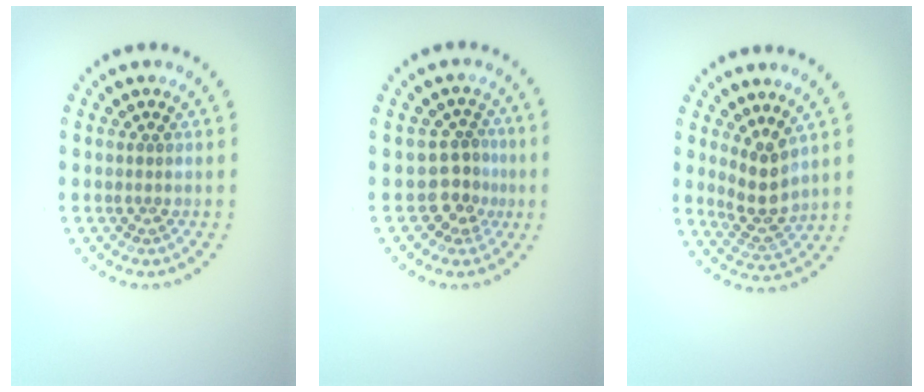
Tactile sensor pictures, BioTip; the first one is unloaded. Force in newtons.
{"total": 2.5, "press": 2.0, "slide": 1.5}
{"total": 3.2, "press": 2.8, "slide": 1.6}